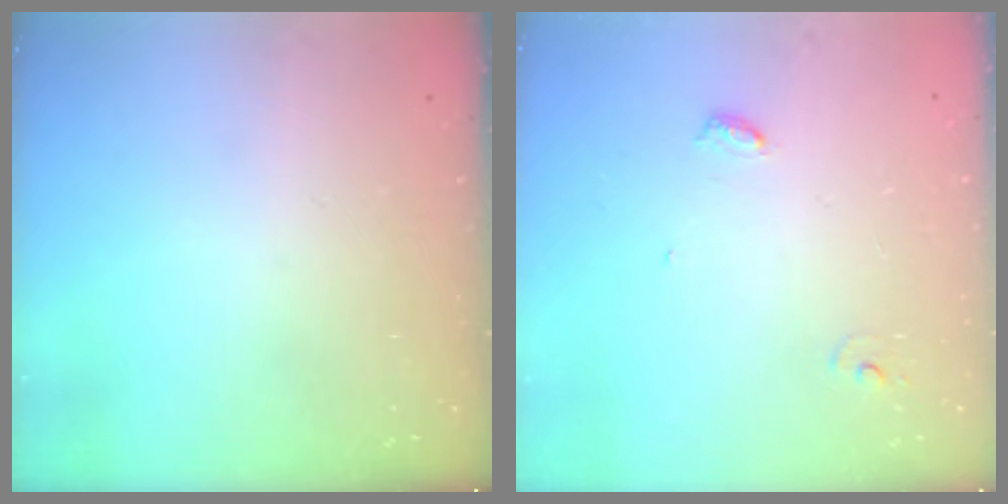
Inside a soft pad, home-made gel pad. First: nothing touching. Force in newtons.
{"total": 4.0, "press": 4.0, "slide": 0.3}